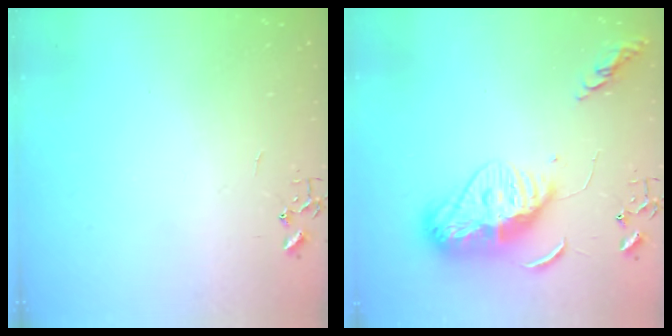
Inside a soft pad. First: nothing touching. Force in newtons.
{"total": 15.2, "press": 15.2, "slide": 1.3}